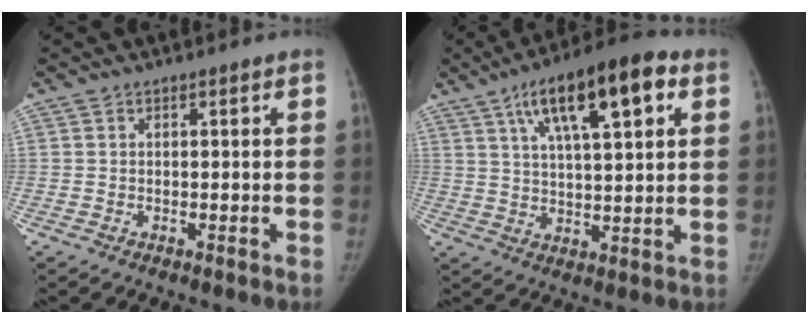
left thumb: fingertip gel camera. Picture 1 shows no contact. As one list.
[{"total": 16.5, "force": [7.3, 5.4, 13.8], "torque": [-0.197, -0.005, 0.113]}]